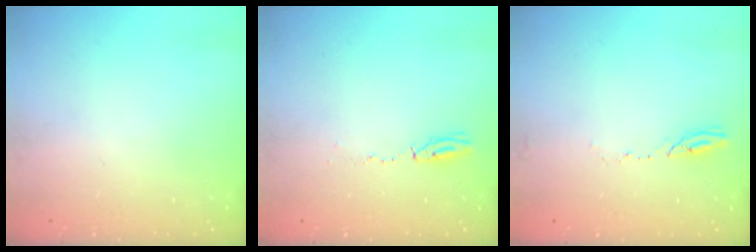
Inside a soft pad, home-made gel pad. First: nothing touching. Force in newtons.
{"total": 3.9, "press": 3.8, "slide": 0.9}
{"total": 4.7, "press": 4.7, "slide": 0.5}